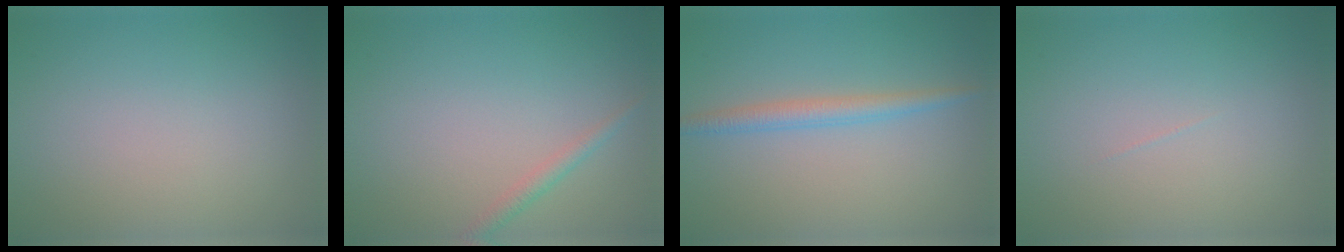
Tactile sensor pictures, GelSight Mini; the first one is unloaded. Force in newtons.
{"total": 1.3, "press": 1.3, "slide": 0.0}
{"total": 2.2, "press": 2.2, "slide": 0.1}
{"total": 0.0}